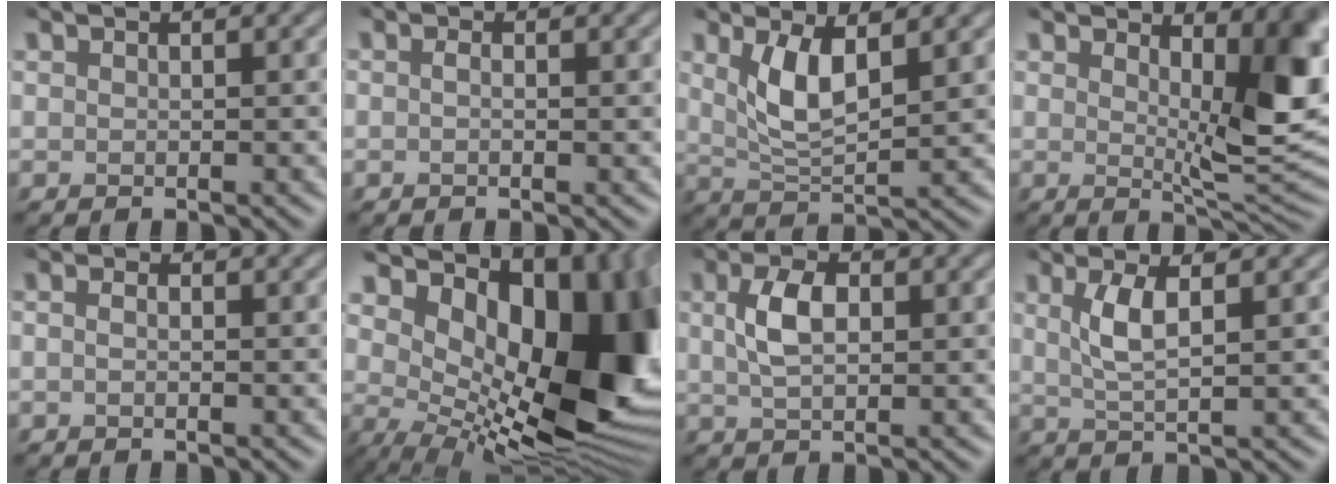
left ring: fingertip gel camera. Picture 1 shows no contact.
{"total": 0.6, "force": [-0.4, 0.3, 0.2], "torque": [-0.003, -0.003, -0.009]}
{"total": 3.7, "force": [0.8, 1.3, 3.4], "torque": [-0.069, -0.014, 0.015]}
{"total": 9.7, "force": [2.6, 3.6, 8.6], "torque": [-0.110, -0.004, 0.037]}
{"total": 0.9, "force": [-0.7, 0.4, 0.3], "torque": [-0.004, -0.002, -0.017]}
{"total": 16.7, "force": [3.3, 9.0, 13.7], "torque": [-0.169, -0.014, 0.059]}
{"total": 3.1, "force": [-0.1, 1.8, 2.5], "torque": [-0.054, 0.001, -0.004]}
{"total": 2.5, "force": [0.2, 0.7, 2.4], "torque": [-0.048, -0.009, 0.003]}